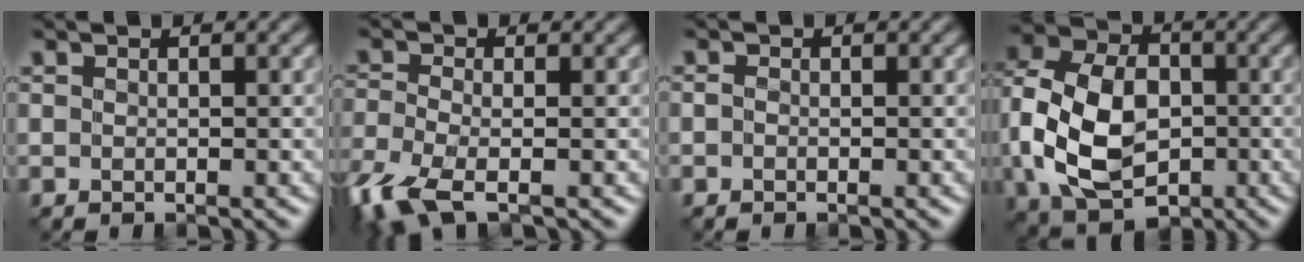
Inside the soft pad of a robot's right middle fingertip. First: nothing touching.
{"total": 6.6, "force": [-4.0, 2.4, 4.7], "torque": [-0.122, -0.022, -0.086]}
{"total": 0.5, "force": [-0.3, 0.3, 0.3], "torque": [-0.008, -0.003, -0.006]}
{"total": 11.8, "force": [-1.7, 8.5, 8.0], "torque": [-0.193, -0.012, -0.038]}